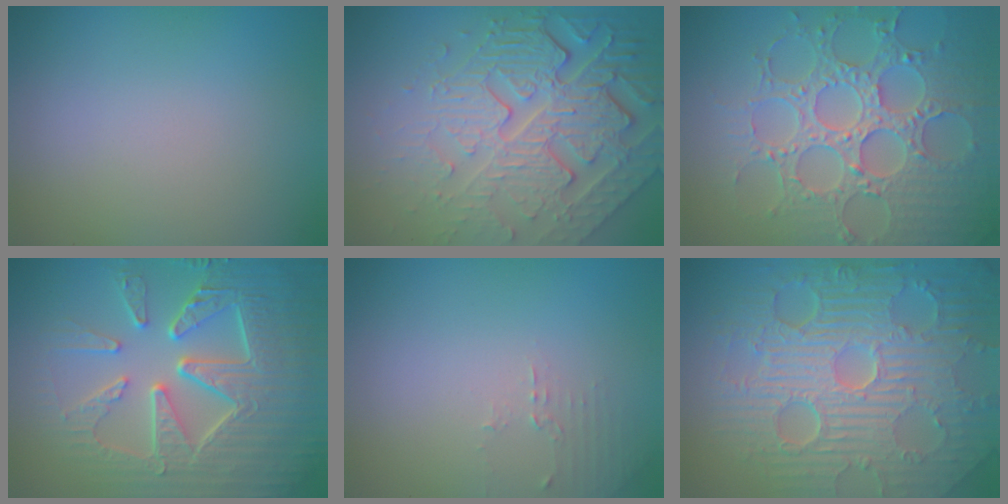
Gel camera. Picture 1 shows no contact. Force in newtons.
{"total": 8.6, "press": 5.8, "slide": 6.3}
{"total": 7.5, "press": 6.0, "slide": 4.4}
{"total": 9.3, "press": 6.7, "slide": 6.4}
{"total": 1.2, "press": 1.2, "slide": 0.4}
{"total": 11.6, "press": 7.5, "slide": 8.9}